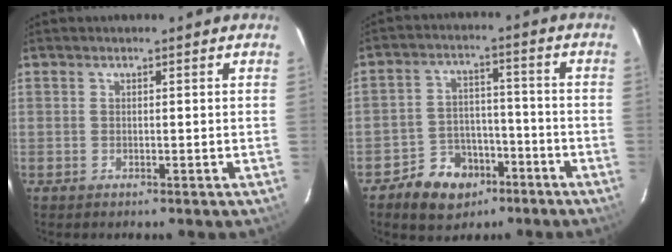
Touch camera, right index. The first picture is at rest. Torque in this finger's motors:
{"motor_torque": [0.10, 0.19, 0.06, -0.05]}